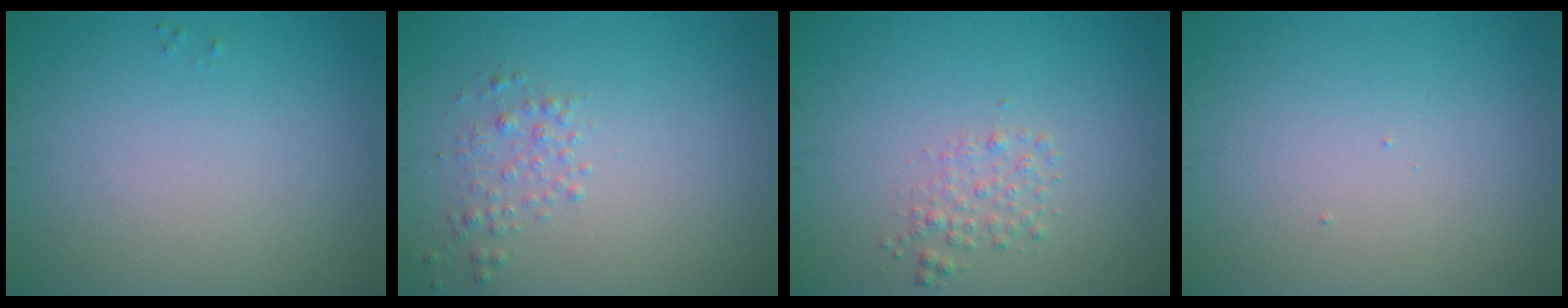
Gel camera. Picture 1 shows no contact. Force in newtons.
{"total": 1.4, "press": 1.4, "slide": 0.0}
{"total": 1.5, "press": 1.5, "slide": 0.1}
{"total": 0.0}